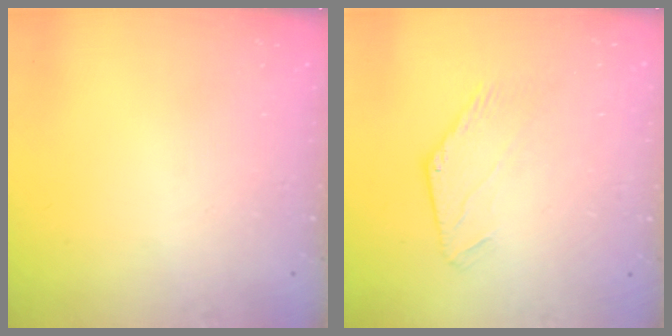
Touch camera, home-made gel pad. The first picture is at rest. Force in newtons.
{"total": 0.9, "press": 0.9, "slide": 0.2}